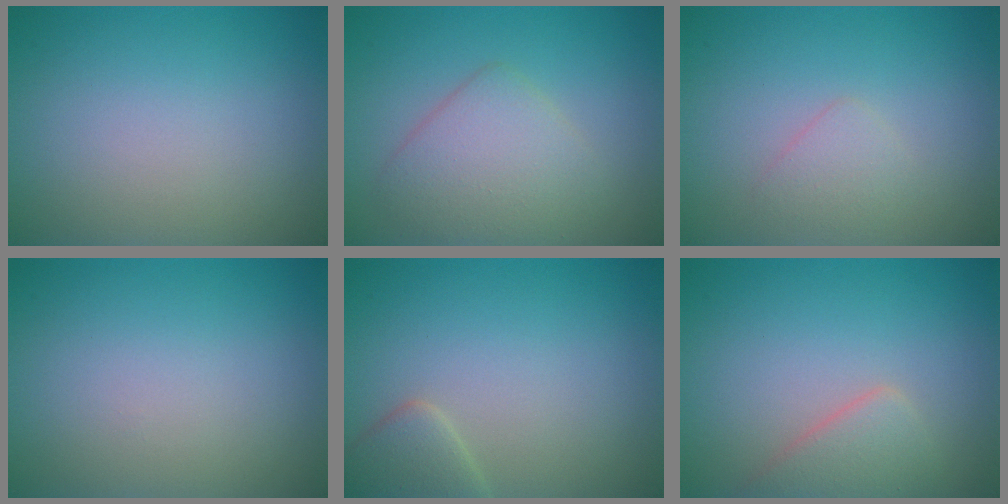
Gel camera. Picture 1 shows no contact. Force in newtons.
{"total": 3.9, "press": 3.9, "slide": 0.1}
{"total": 1.3, "press": 1.3, "slide": 0.1}
{"total": 0.0}
{"total": 2.3, "press": 2.3, "slide": 0.2}
{"total": 2.6, "press": 2.6, "slide": 0.0}